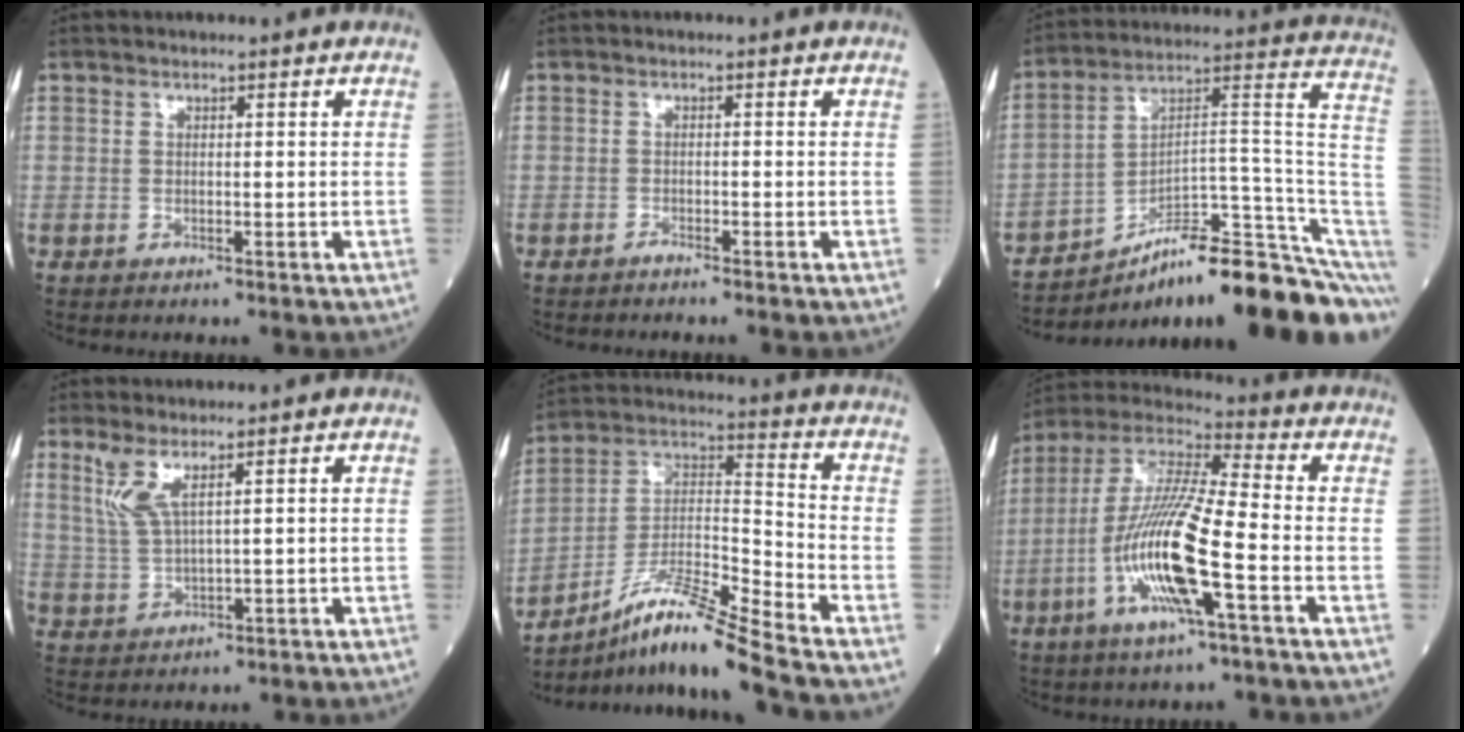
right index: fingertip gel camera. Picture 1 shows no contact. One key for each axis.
{"total": 1.1, "fx": -1.0, "fy": -0.2, "fz": 0.4, "tx": -0.009, "ty": 0.001, "tz": -0.016}
{"total": 22.3, "fx": -13.6, "fy": 3.3, "fz": 17.4, "tx": -0.161, "ty": 0.064, "tz": -0.203}
{"total": 4.5, "fx": 2.5, "fy": 0.6, "fz": 3.7, "tx": -0.092, "ty": 0.002, "tz": 0.061}
{"total": 13.6, "fx": -11.1, "fy": -1.6, "fz": 7.7, "tx": -0.146, "ty": 0.005, "tz": -0.202}
{"total": 16.0, "fx": -4.8, "fy": 1.3, "fz": 15.2, "tx": -0.316, "ty": -0.008, "tz": -0.098}